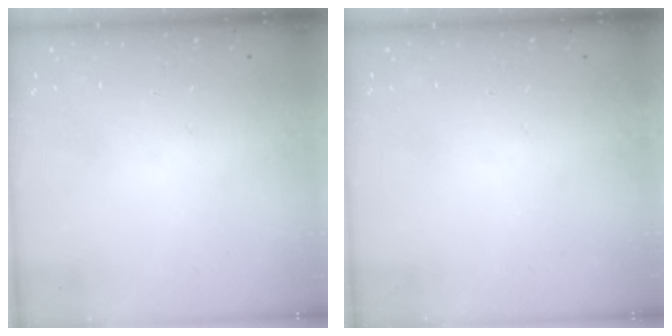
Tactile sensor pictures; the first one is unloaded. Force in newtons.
{"total": 0.0}